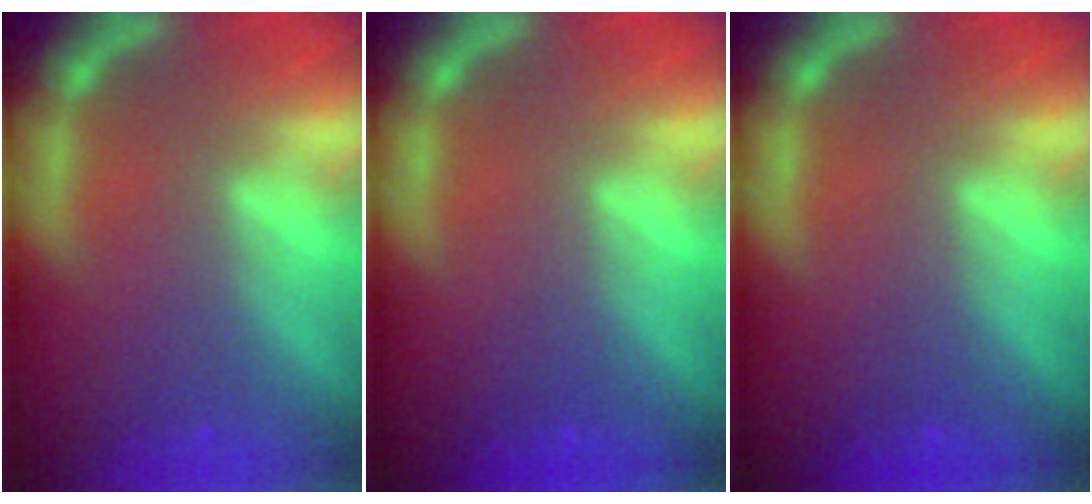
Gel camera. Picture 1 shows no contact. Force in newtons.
{"total": 0.0}
{"total": 0.0}